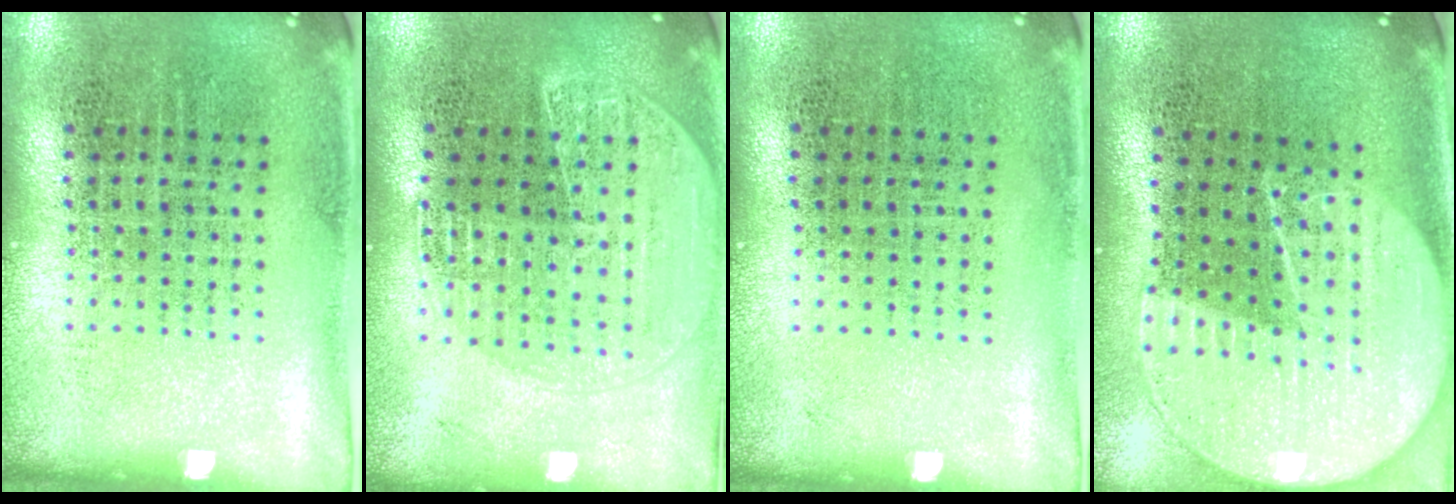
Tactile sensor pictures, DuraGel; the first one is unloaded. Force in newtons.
{"total": 1.7, "press": 1.6, "slide": 0.6}
{"total": 0.0}
{"total": 2.2, "press": 1.9, "slide": 1.1}